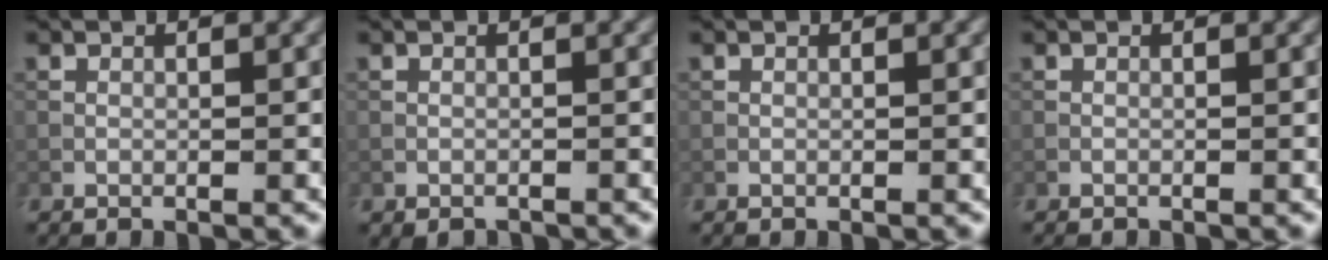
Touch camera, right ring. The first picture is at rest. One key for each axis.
{"total": 1.3, "fx": -1.2, "fy": 0.4, "fz": 0.4, "tx": -0.007, "ty": -0.002, "tz": -0.017}
{"total": 0.0}
{"total": 0.7, "fx": -0.7, "fy": 0.1, "fz": 0.2, "tx": 0.001, "ty": 0.001, "tz": -0.009}